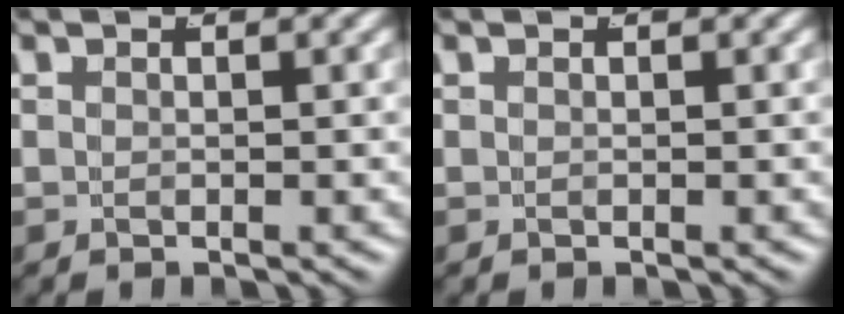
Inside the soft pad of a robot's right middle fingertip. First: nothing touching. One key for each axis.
{"total": 1.1, "fx": -0.2, "fy": -1.0, "fz": -0.3, "tx": 0.015, "ty": -0.011, "tz": 0.008}